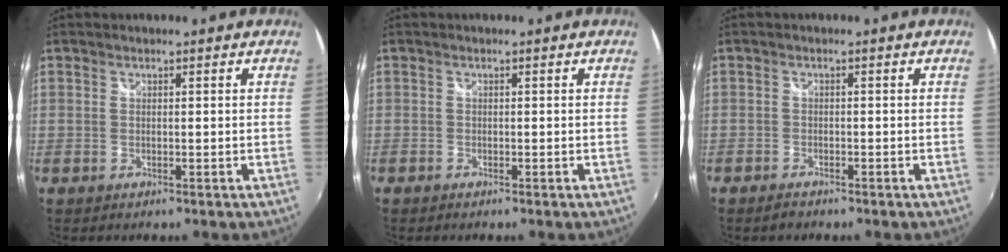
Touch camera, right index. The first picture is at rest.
{"total": 0.8, "force": [-0.7, 0.4, 0.0], "torque": [-0.002, -0.003, -0.015]}
{"total": 2.1, "force": [-1.7, 1.0, 0.5], "torque": [-0.018, -0.002, -0.032]}